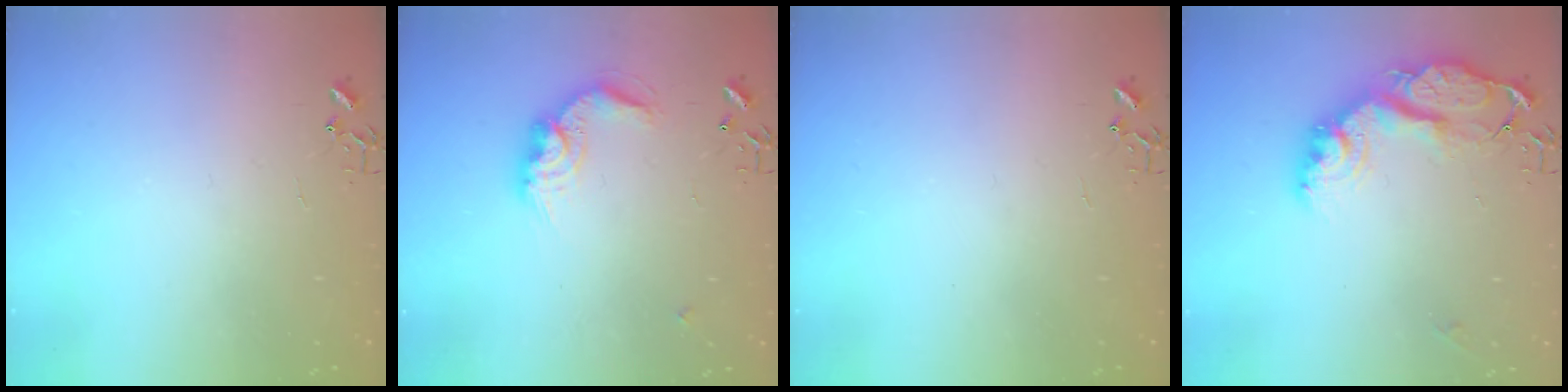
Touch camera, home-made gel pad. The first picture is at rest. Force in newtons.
{"total": 13.9, "press": 13.9, "slide": 0.3}
{"total": 0.0}
{"total": 17.3, "press": 17.3, "slide": 1.5}